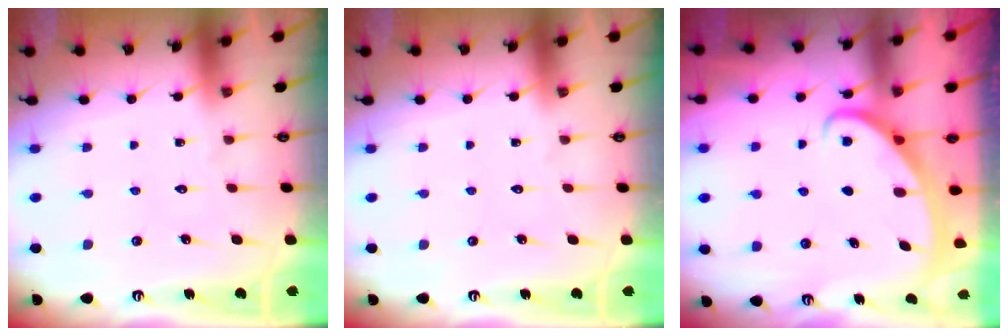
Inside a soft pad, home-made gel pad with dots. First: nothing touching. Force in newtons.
{"total": 0.0}
{"total": 3.0, "press": 3.0, "slide": 0.3}